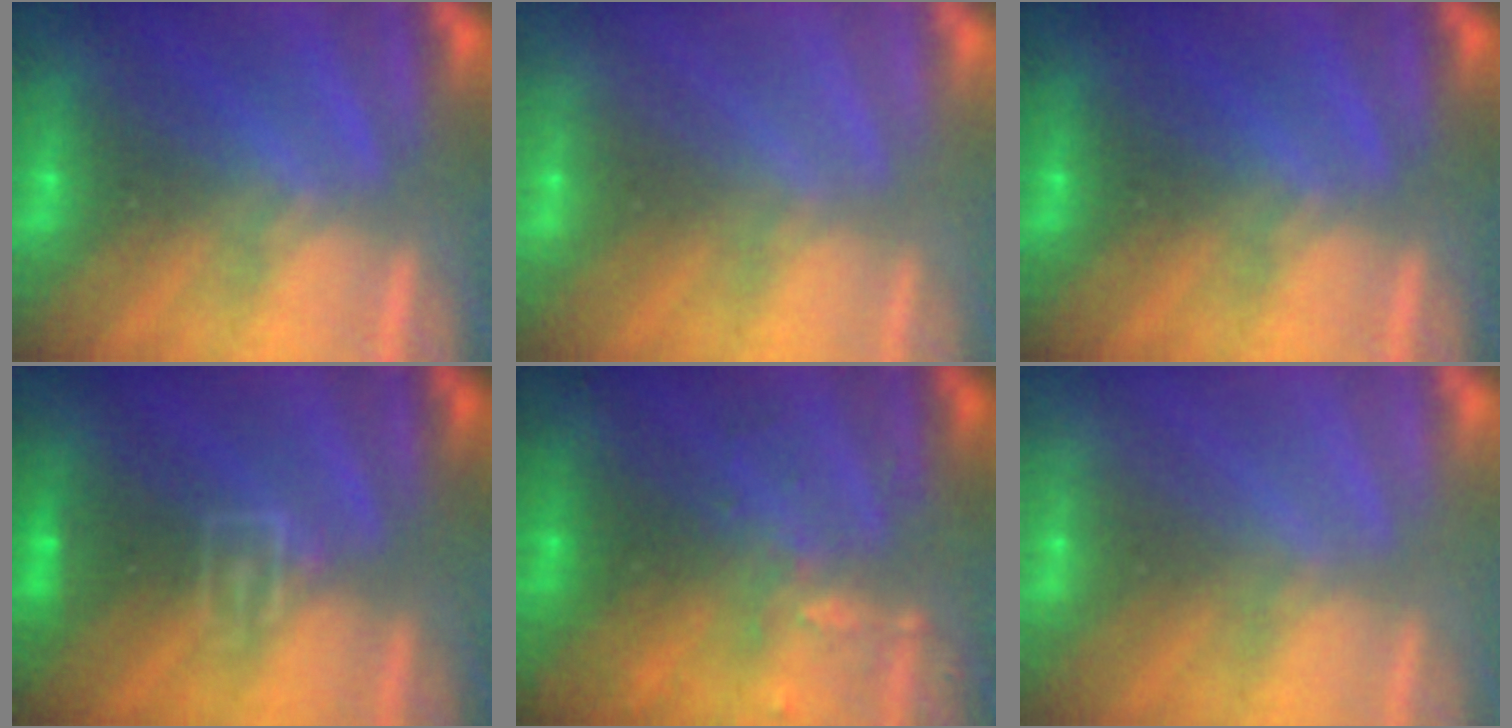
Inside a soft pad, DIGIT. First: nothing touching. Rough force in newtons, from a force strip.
{"total": 3.1}
{"total": 0.0}
{"total": 2.9}
{"total": 2.9}
{"total": 3.1}